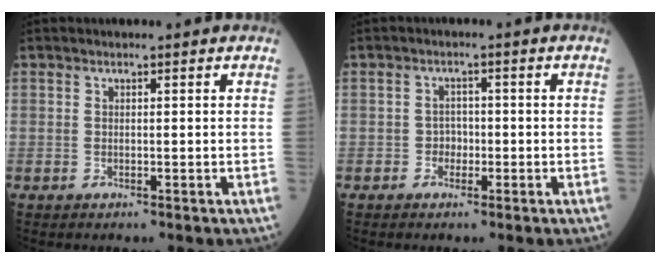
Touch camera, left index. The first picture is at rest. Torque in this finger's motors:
{"motor_torque": [-0.14, 0.04, -0.02, -0.01]}